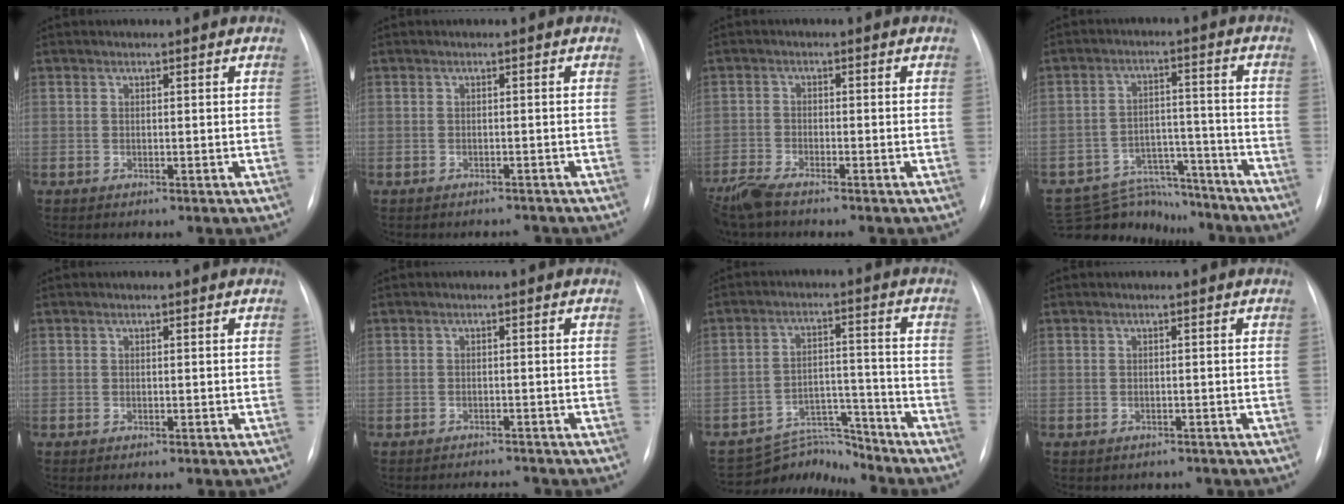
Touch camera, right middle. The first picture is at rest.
{"total": 2.0, "force": [-1.9, 0.5, -0.3], "torque": [0.008, -0.003, -0.024]}
{"total": 4.8, "force": [-4.1, 0.6, 2.5], "torque": [-0.058, -0.017, -0.083]}
{"total": 12.2, "force": [-11.4, 4.3, 0.5], "torque": [-0.003, 0.037, -0.170]}
{"total": 0.0}
{"total": 2.7, "force": [-2.7, -0.2, -0.2], "torque": [0.003, -0.009, -0.036]}
{"total": 7.4, "force": [-7.2, 1.1, -0.7], "torque": [0.016, 0.032, -0.120]}
{"total": 2.0, "force": [-1.7, 1.0, 0.0], "torque": [-0.003, 0.004, -0.022]}